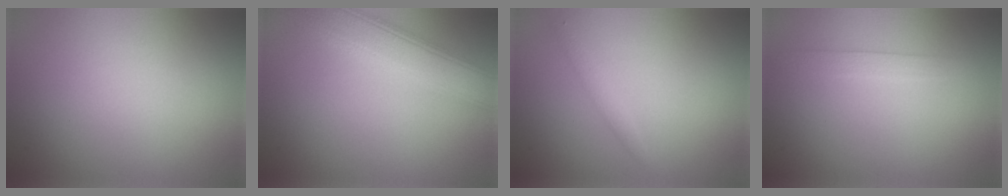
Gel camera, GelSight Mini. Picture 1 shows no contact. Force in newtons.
{"total": 7.3, "press": 7.3, "slide": 0.6}
{"total": 0.9, "press": 0.9, "slide": 0.1}
{"total": 1.4, "press": 1.4, "slide": 0.1}